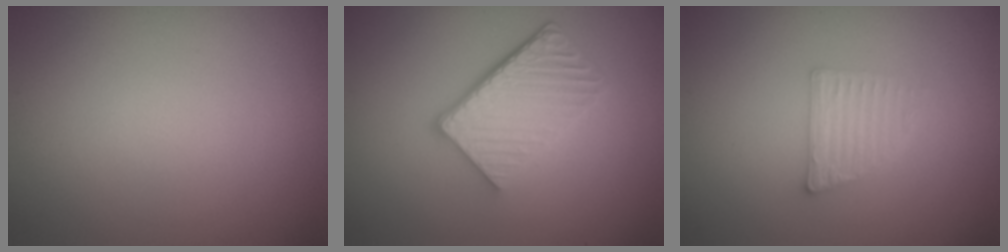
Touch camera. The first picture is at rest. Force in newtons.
{"total": 5.4, "press": 3.8, "slide": 3.8}
{"total": 2.1, "press": 2.1, "slide": 0.4}